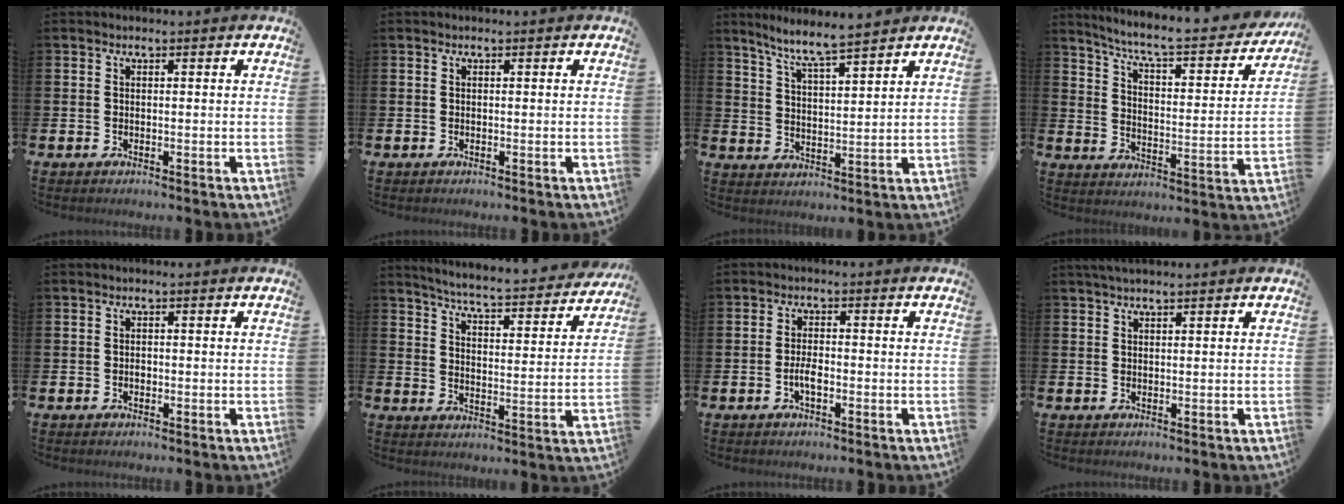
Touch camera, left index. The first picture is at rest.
{"total": 0.0}
{"total": 6.9, "force": [6.4, 0.1, 2.4], "torque": [-0.071, -0.031, 0.114]}
{"total": 7.1, "force": [6.4, 1.0, 3.0], "torque": [-0.080, -0.049, 0.101]}
{"total": 0.7, "force": [-0.1, 0.6, 0.4], "torque": [-0.007, 0.003, -0.005]}
{"total": 5.4, "force": [5.2, 0.1, 1.4], "torque": [-0.043, -0.049, 0.082]}
{"total": 2.6, "force": [-0.8, 1.0, 2.2], "torque": [-0.040, 0.001, -0.015]}
{"total": 1.7, "force": [1.5, 0.1, 0.8], "torque": [-0.012, 0.002, 0.027]}